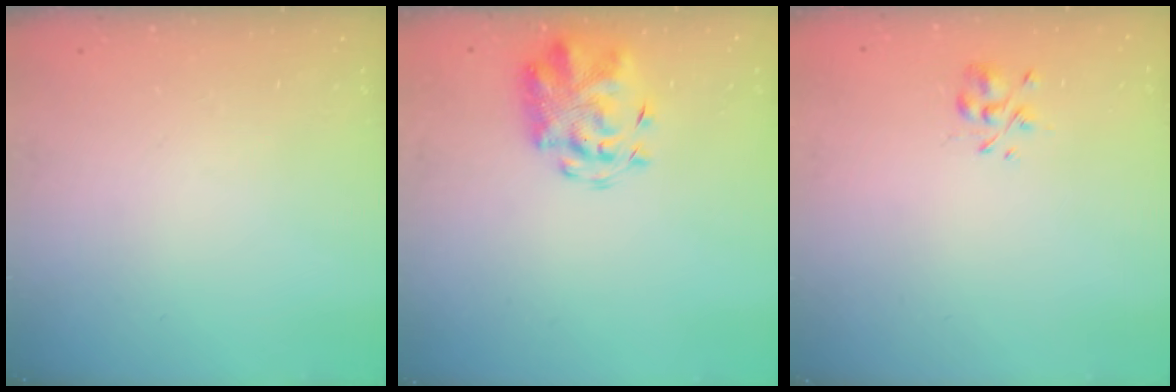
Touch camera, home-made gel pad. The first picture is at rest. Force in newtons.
{"total": 3.7, "press": 3.5, "slide": 1.4}
{"total": 2.0, "press": 1.8, "slide": 0.9}